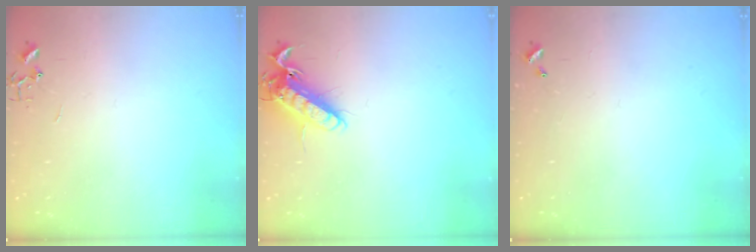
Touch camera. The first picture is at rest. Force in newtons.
{"total": 13.3, "press": 13.2, "slide": 1.8}
{"total": 0.0}